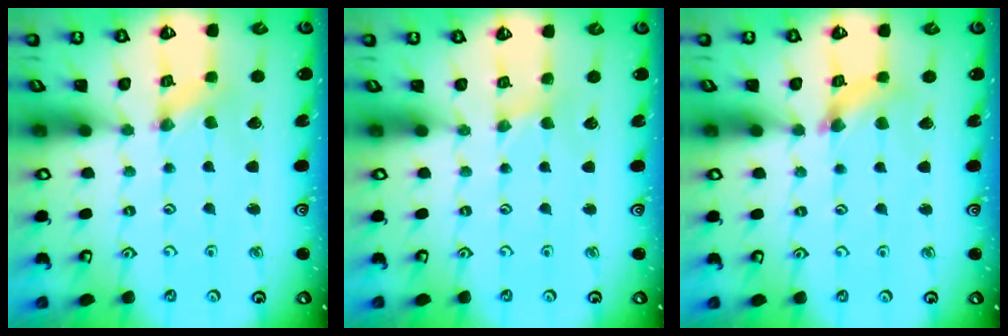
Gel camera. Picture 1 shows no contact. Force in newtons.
{"total": 0.0}
{"total": 4.3, "press": 4.3, "slide": 0.4}